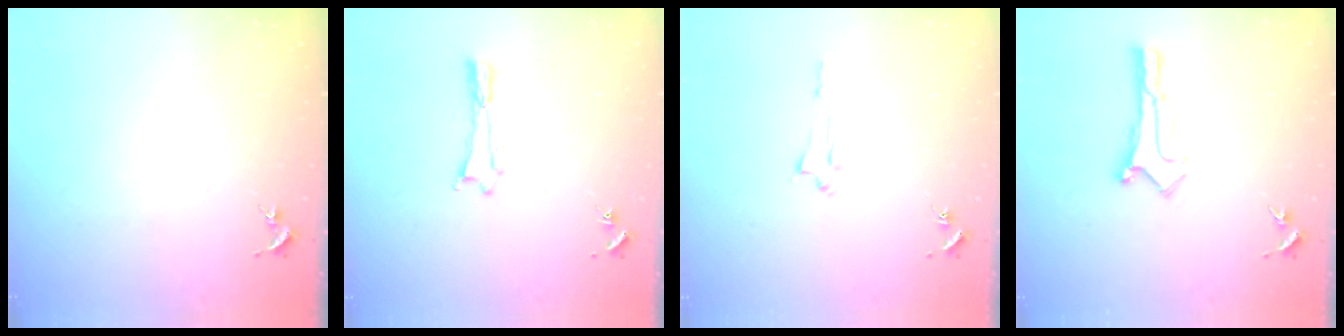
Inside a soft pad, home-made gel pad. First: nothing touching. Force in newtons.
{"total": 0.7, "press": 0.7, "slide": 0.1}
{"total": 1.3, "press": 1.3, "slide": 0.2}
{"total": 0.0}